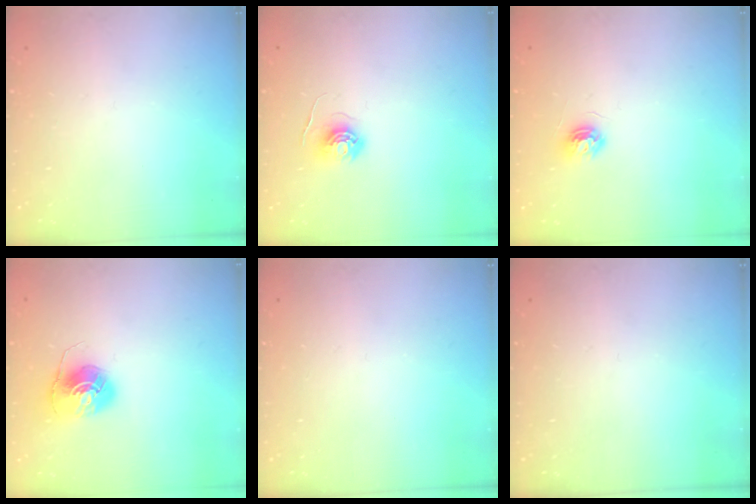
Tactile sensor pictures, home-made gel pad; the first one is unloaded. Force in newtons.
{"total": 5.8, "press": 5.8, "slide": 0.3}
{"total": 5.3, "press": 5.3, "slide": 0.6}
{"total": 7.7, "press": 7.7, "slide": 0.2}
{"total": 0.0}
{"total": 0.0}